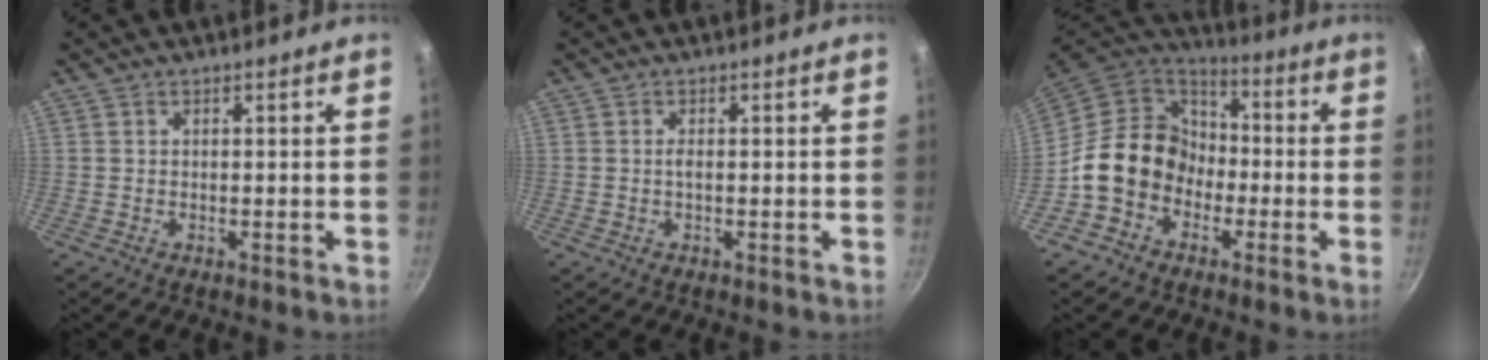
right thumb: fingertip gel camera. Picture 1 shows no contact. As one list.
[{"total": 1.0, "force": [-0.1, 0.2, 0.9], "torque": [-0.022, 0.001, -0.003]}, {"total": 14.5, "force": [-3.7, 12.1, 7.1], "torque": [-0.079, 0.053, -0.079]}]